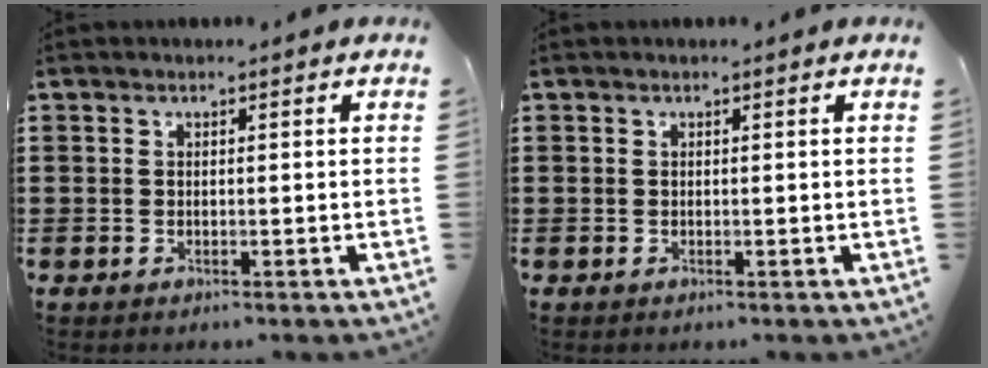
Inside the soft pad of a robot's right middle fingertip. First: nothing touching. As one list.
[{"total": 0.0}]